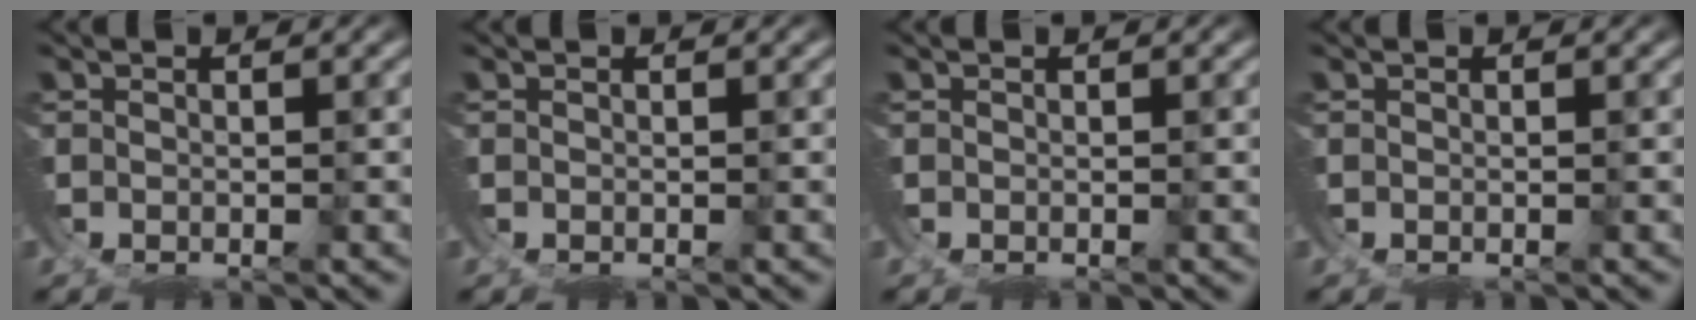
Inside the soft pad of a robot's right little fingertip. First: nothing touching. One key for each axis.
{"total": 0.0}
{"total": 0.0}
{"total": 0.0}